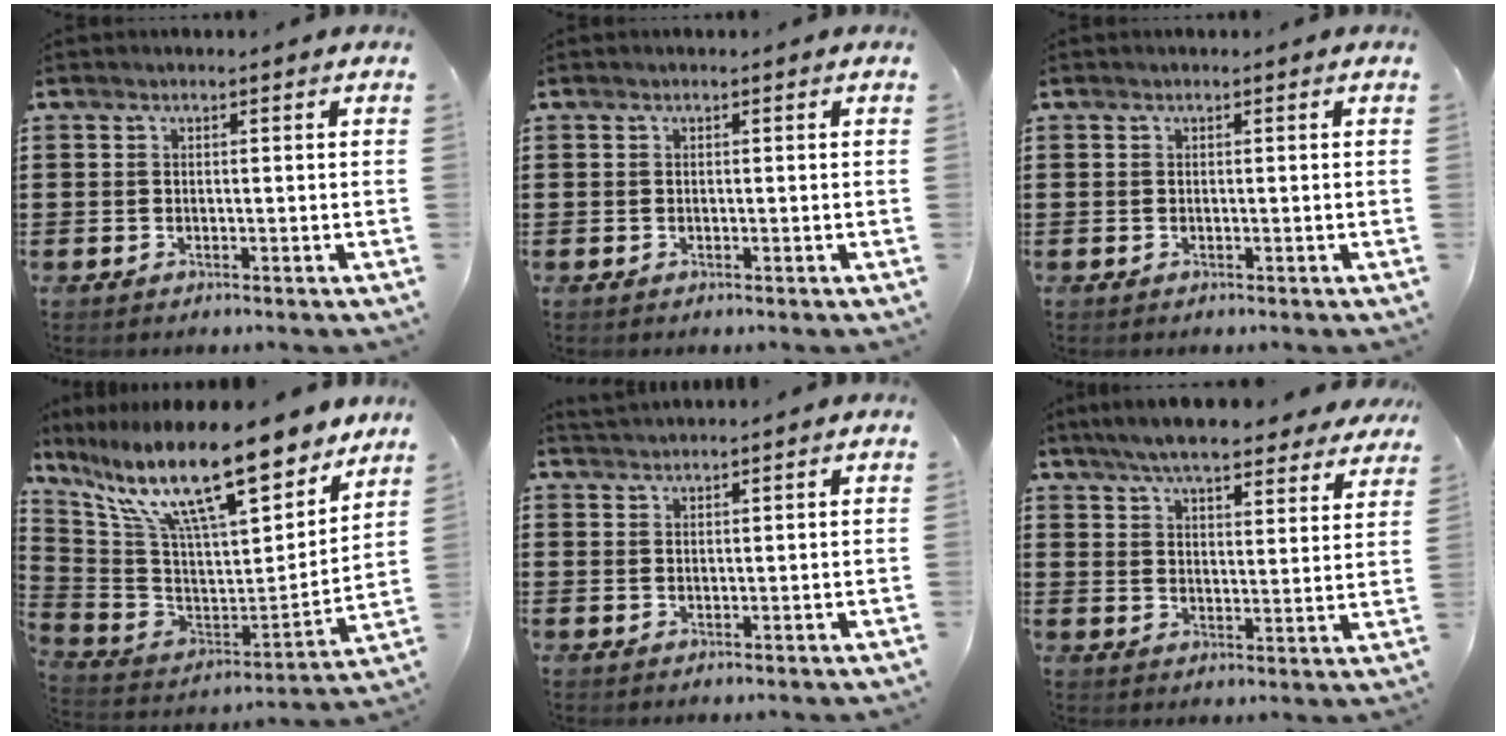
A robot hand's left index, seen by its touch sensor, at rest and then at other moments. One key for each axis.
{"total": 0.0}
{"total": 0.0}
{"total": 17.4, "fx": 12.0, "fy": 4.1, "fz": 11.9, "tx": -0.251, "ty": -0.076, "tz": 0.202}
{"total": 1.6, "fx": 1.6, "fy": -0.1, "fz": 0.1, "tx": -0.005, "ty": 0.001, "tz": 0.033}
{"total": 7.2, "fx": 6.6, "fy": 0.5, "fz": 2.8, "tx": -0.079, "ty": -0.024, "tz": 0.120}